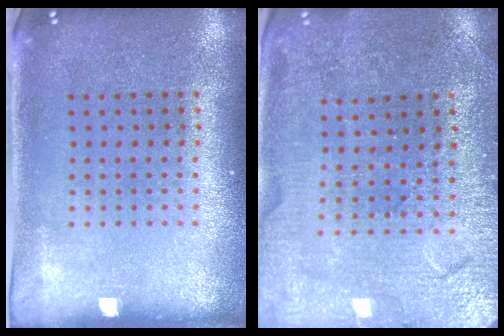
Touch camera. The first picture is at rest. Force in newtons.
{"total": 1.5, "press": 1.5, "slide": 0.2}